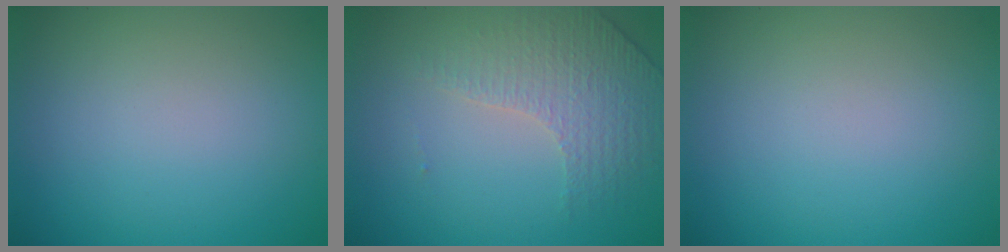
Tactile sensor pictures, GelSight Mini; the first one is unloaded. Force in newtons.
{"total": 4.3, "press": 2.9, "slide": 3.2}
{"total": 0.0}